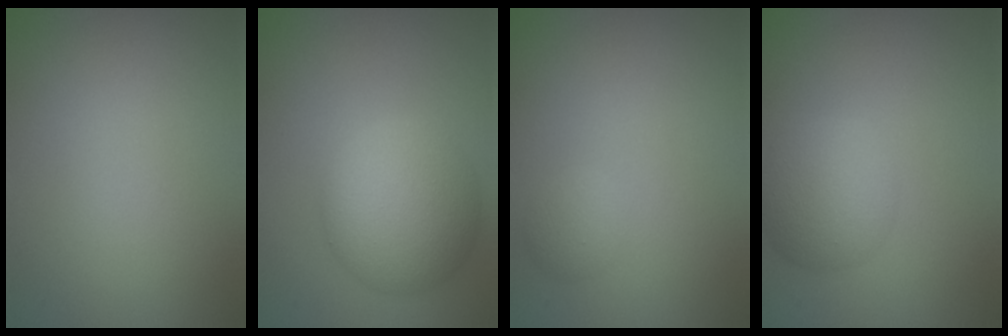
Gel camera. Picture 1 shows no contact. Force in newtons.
{"total": 7.3, "press": 7.3, "slide": 0.2}
{"total": 1.3, "press": 1.3, "slide": 0.0}
{"total": 4.5, "press": 4.5, "slide": 0.2}